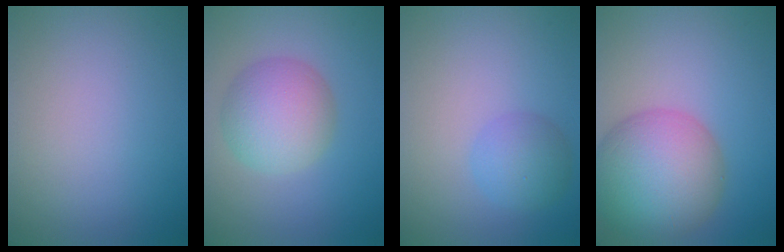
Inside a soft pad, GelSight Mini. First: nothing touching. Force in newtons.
{"total": 5.8, "press": 5.8, "slide": 0.2}
{"total": 2.9, "press": 2.9, "slide": 0.1}
{"total": 10.0, "press": 10.0, "slide": 0.5}